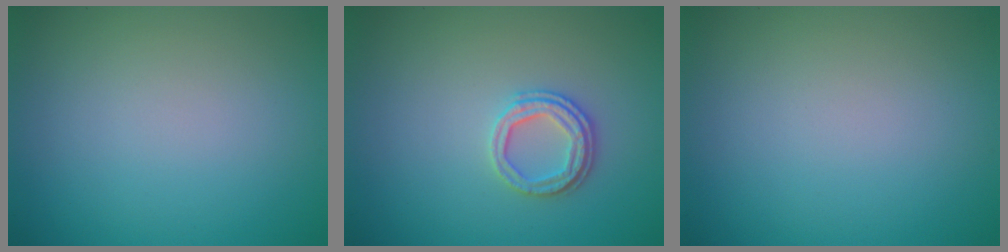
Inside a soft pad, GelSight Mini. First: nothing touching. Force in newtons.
{"total": 2.5, "press": 2.3, "slide": 0.9}
{"total": 0.0}